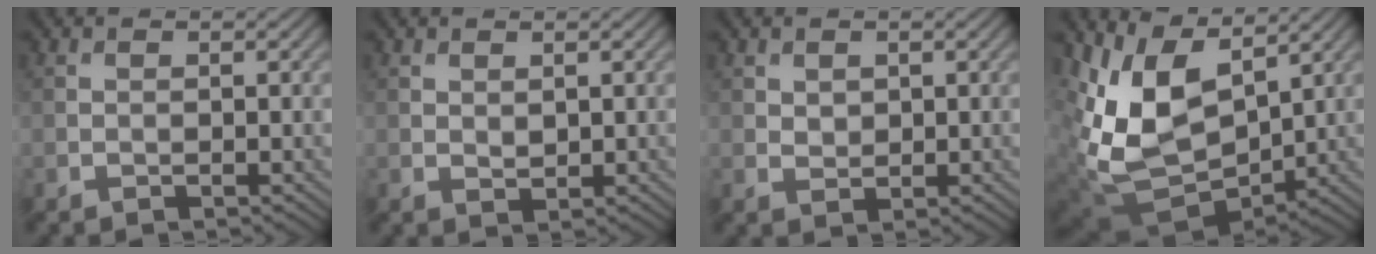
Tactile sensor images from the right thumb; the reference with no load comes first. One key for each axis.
{"total": 1.0, "fx": 0.6, "fy": 0.6, "fz": 0.6, "tx": -0.012, "ty": -0.004, "tz": 0.016}
{"total": 1.3, "fx": 0.8, "fy": 1.0, "fz": 0.5, "tx": -0.013, "ty": -0.003, "tz": 0.018}
{"total": 12.9, "fx": 3.0, "fy": 8.1, "fz": 9.6, "tx": -0.229, "ty": -0.014, "tz": 0.066}